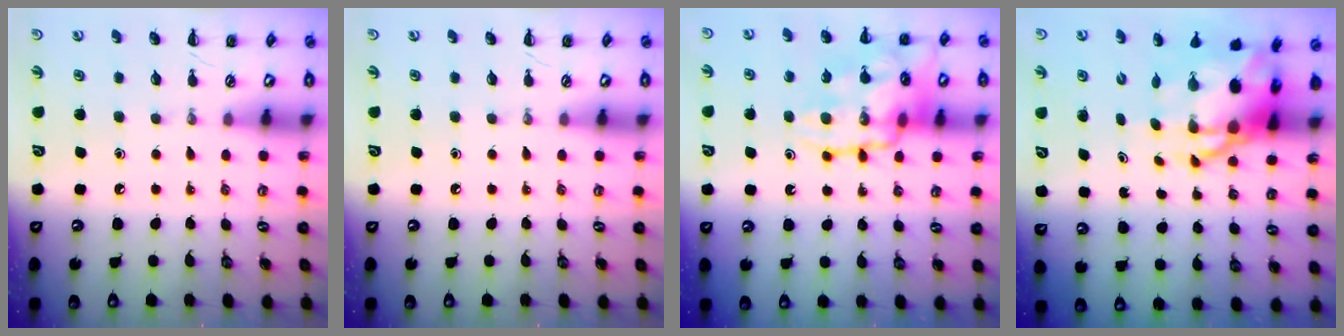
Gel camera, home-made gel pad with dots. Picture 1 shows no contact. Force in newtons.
{"total": 0.0}
{"total": 18.2, "press": 18.1, "slide": 2.1}
{"total": 9.2, "press": 8.9, "slide": 2.3}